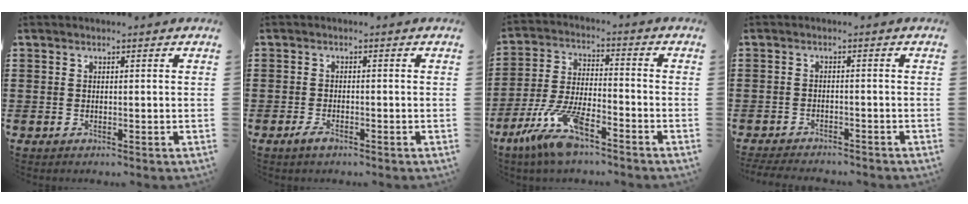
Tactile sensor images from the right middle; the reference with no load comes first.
{"total": 1.7, "force": [-1.0, 0.7, 1.2], "torque": [-0.029, -0.003, -0.022]}
{"total": 10.0, "force": [-6.9, 2.6, 6.8], "torque": [-0.158, -0.002, -0.136]}
{"total": 2.5, "force": [-2.5, 0.3, 0.1], "torque": [-0.014, -0.003, -0.055]}